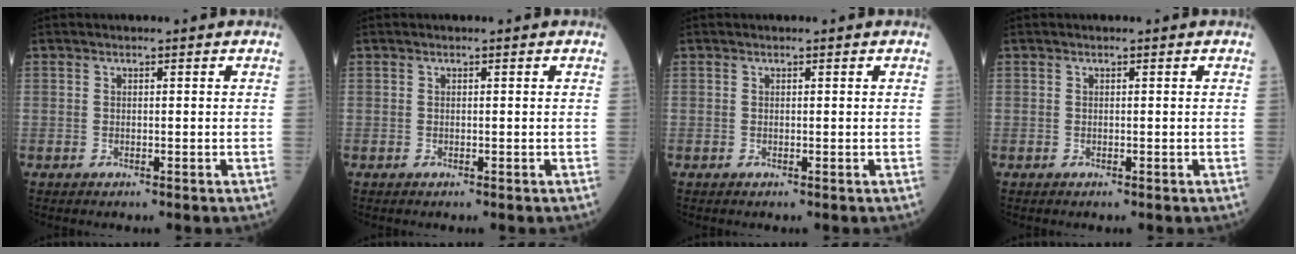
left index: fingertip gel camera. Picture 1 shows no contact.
{"total": 0.0}
{"total": 0.0}
{"total": 0.0}